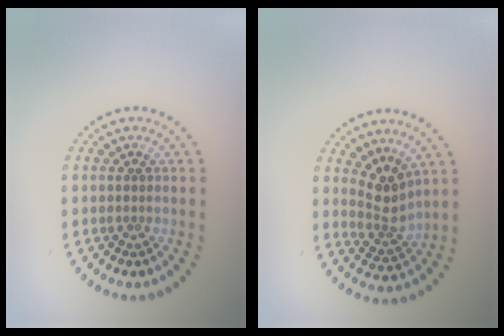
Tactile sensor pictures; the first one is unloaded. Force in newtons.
{"total": 2.8, "press": 2.1, "slide": 1.9}